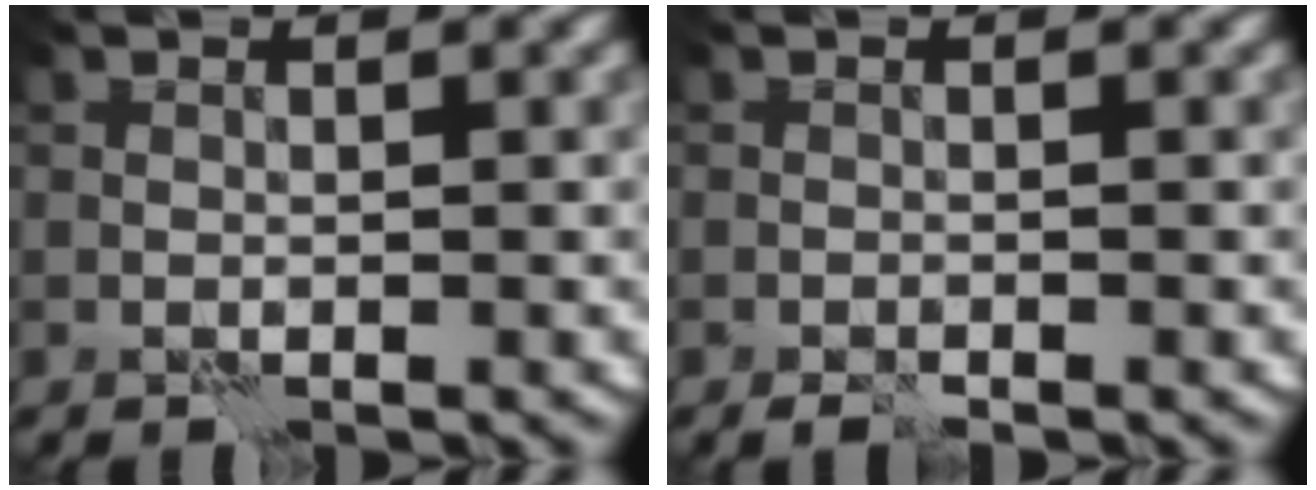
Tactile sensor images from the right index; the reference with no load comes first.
{"total": 0.9, "force": [-0.8, 0.1, 0.6], "torque": [-0.014, -0.002, -0.016]}